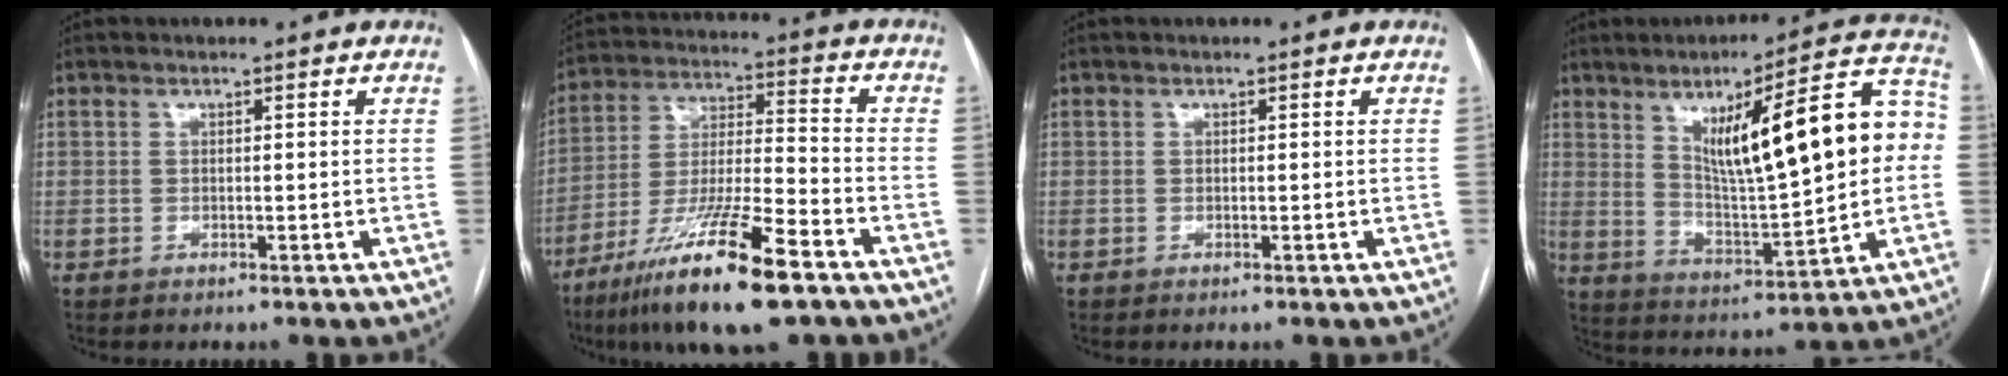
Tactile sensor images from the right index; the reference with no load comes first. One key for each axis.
{"total": 18.0, "fx": -11.2, "fy": 1.6, "fz": 14.0, "tx": -0.267, "ty": -0.036, "tz": -0.202}
{"total": 0.0}
{"total": 20.2, "fx": 3.6, "fy": 3.9, "fz": 19.5, "tx": -0.284, "ty": 0.033, "tz": 0.060}